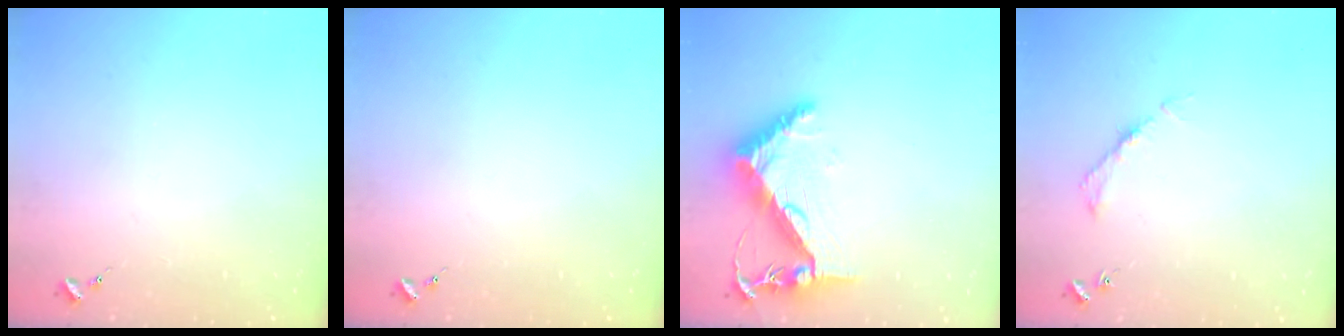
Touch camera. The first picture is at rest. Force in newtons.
{"total": 0.0}
{"total": 9.0, "press": 8.9, "slide": 0.6}
{"total": 4.2, "press": 4.1, "slide": 0.6}